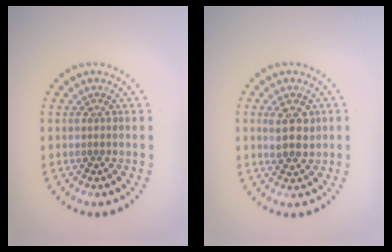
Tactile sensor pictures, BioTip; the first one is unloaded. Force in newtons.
{"total": 2.8, "press": 2.7, "slide": 0.8}